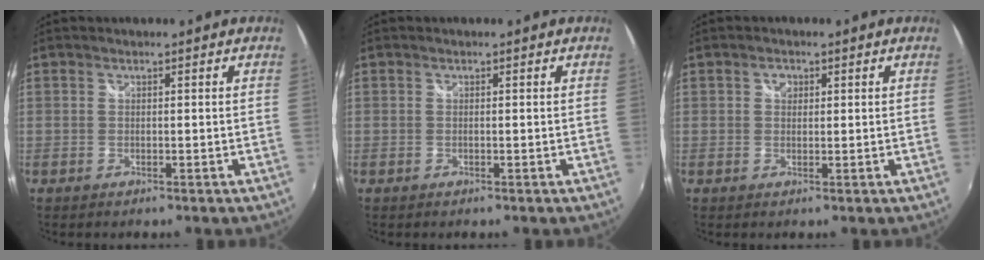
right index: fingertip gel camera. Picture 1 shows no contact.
{"total": 0.0}
{"total": 1.7, "force": [0.5, 1.4, 0.7], "torque": [-0.009, 0.006, 0.007]}